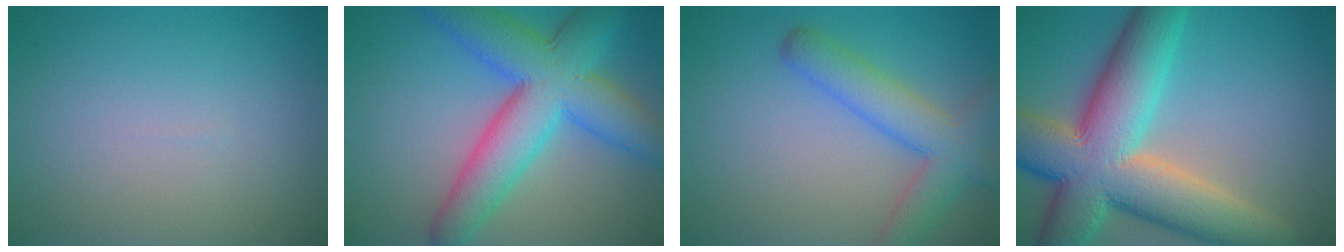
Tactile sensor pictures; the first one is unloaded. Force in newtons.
{"total": 9.9, "press": 9.9, "slide": 0.1}
{"total": 5.3, "press": 5.3, "slide": 0.2}
{"total": 13.8, "press": 13.8, "slide": 0.9}